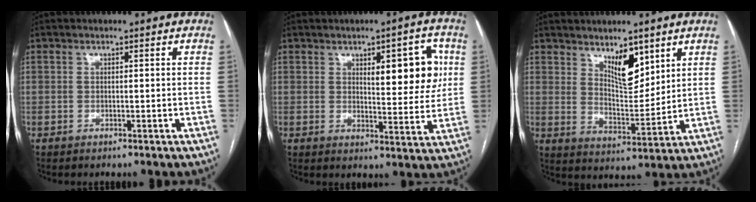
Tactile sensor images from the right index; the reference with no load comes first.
{"total": 9.2, "force": [2.8, 2.9, 8.3], "torque": [-0.105, 0.010, 0.041]}
{"total": 7.4, "force": [4.5, 2.7, 5.2], "torque": [-0.090, -0.011, 0.083]}